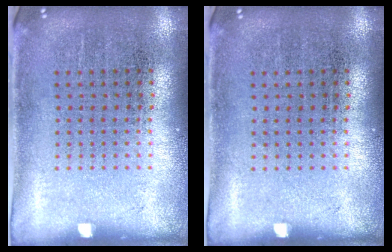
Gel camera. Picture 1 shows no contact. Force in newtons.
{"total": 0.0}